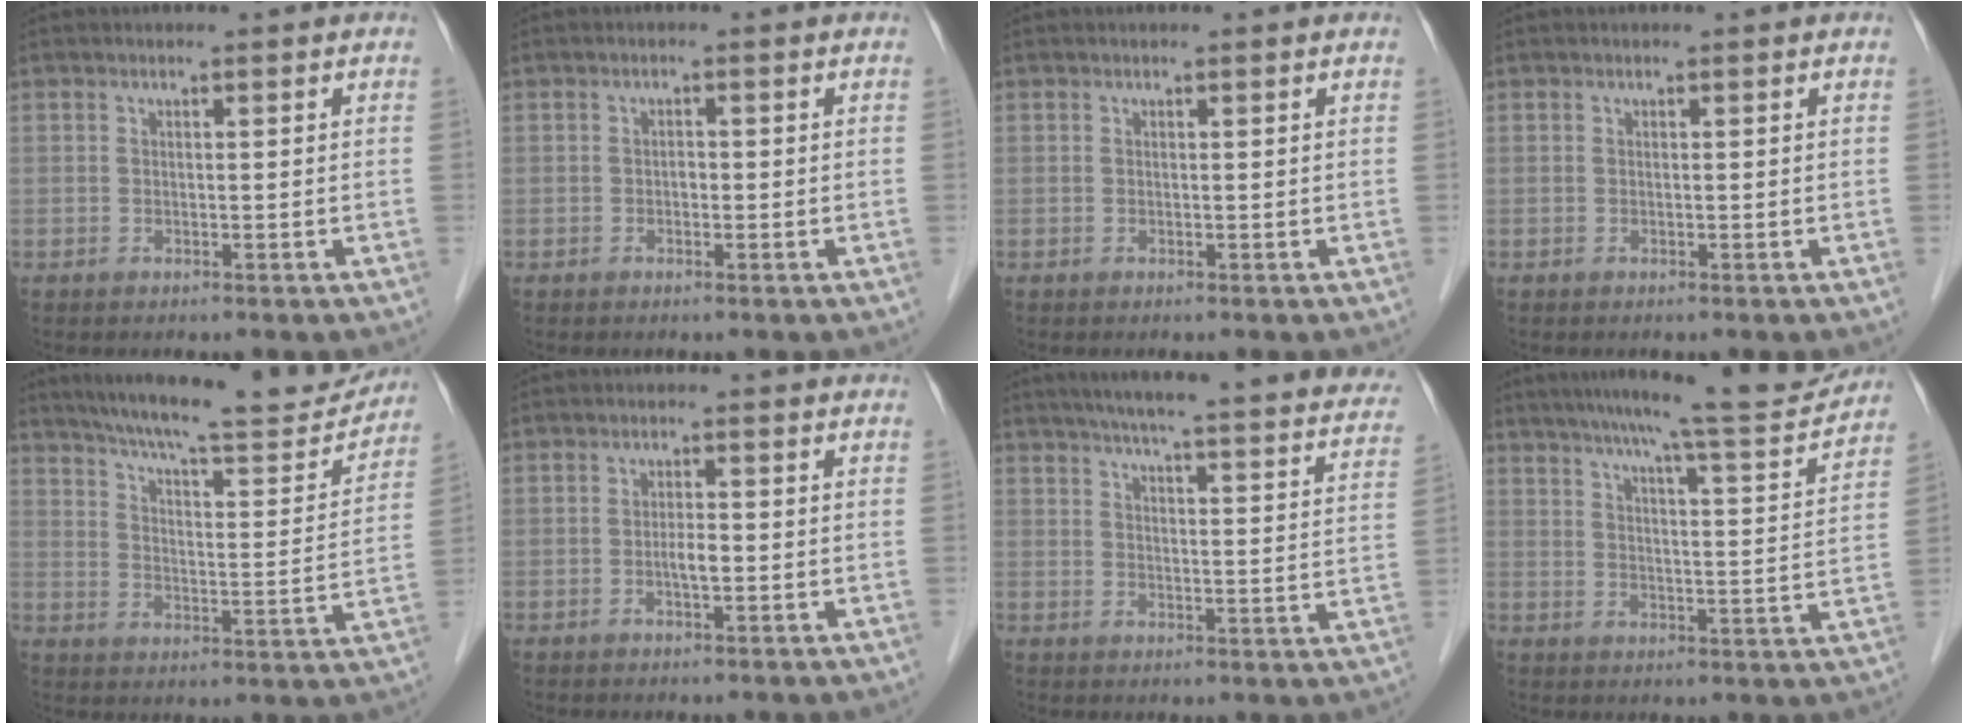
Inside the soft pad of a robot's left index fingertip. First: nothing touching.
{"total": 0.8, "force": [-0.3, 0.5, 0.6], "torque": [-0.007, 0.004, -0.007]}
{"total": 0.0}
{"total": 0.0}
{"total": 19.7, "force": [18.0, 2.3, 7.5], "torque": [-0.118, -0.023, 0.245]}
{"total": 2.0, "force": [-0.5, 0.5, 1.9], "torque": [-0.035, 0.003, -0.010]}
{"total": 30.0, "force": [26.8, 2.7, 13.1], "torque": [-0.190, -0.046, 0.315]}
{"total": 15.8, "force": [14.4, 0.1, 6.5], "torque": [-0.096, -0.018, 0.190]}